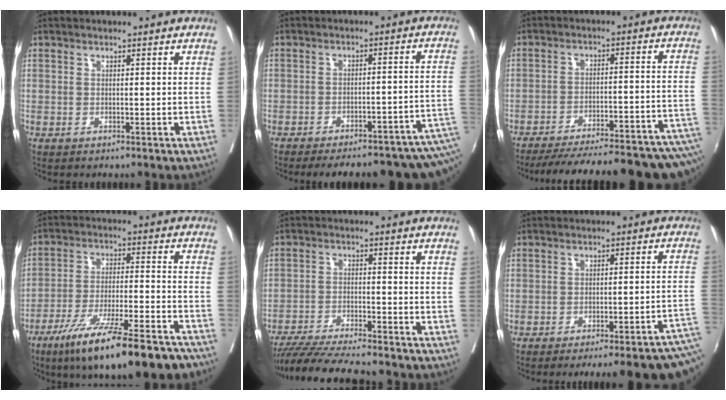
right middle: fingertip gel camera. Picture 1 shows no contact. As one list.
[{"total": 19.3, "force": [-14.3, 4.7, 12.0], "torque": [-0.119, 0.017, -0.170]}, {"total": 27.2, "force": [-23.9, 2.4, 12.8], "torque": [-0.133, -0.014, -0.312]}, {"total": 18.0, "force": [-13.3, 1.9, 12.0], "torque": [-0.184, -0.029, -0.223]}, {"total": 12.5, "force": [-11.3, 0.1, 5.5], "torque": [-0.084, -0.022, -0.186]}, {"total": 18.2, "force": [-14.5, 1.3, 10.9], "torque": [-0.089, -0.002, -0.178]}]